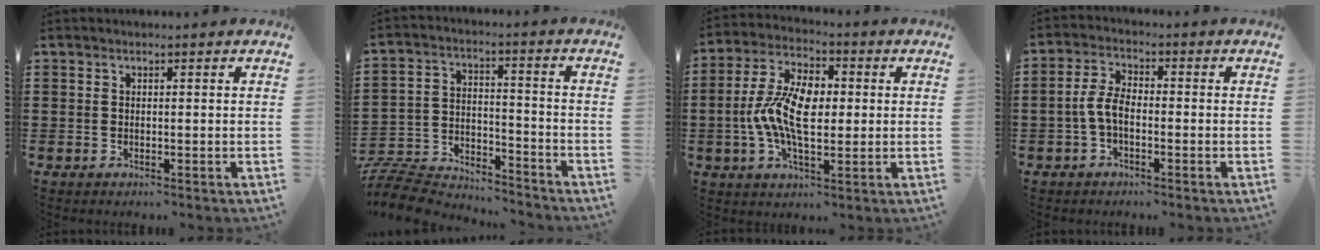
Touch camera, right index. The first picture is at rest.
{"total": 8.0, "force": [-7.8, 1.3, 1.0], "torque": [-0.040, 0.004, -0.161]}
{"total": 9.7, "force": [-0.7, 5.0, 8.3], "torque": [-0.183, 0.006, -0.019]}
{"total": 4.6, "force": [-1.3, 2.2, 3.9], "torque": [-0.096, -0.002, -0.032]}